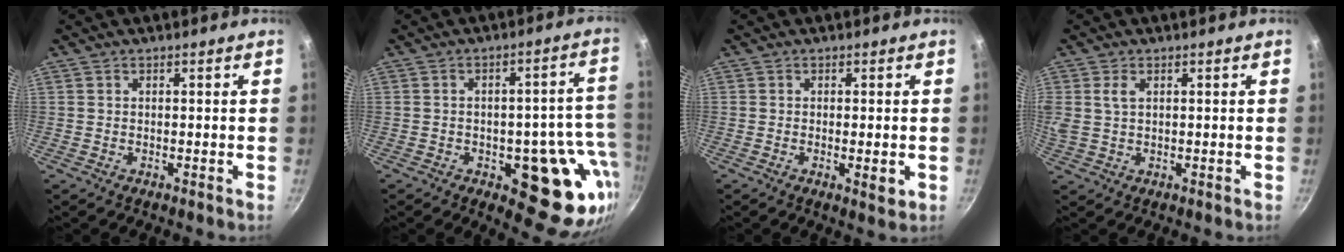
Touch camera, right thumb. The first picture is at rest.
{"total": 18.5, "force": [-5.6, 8.9, 15.2], "torque": [-0.108, 0.010, -0.069]}
{"total": 2.9, "force": [-0.6, 0.8, 2.7], "torque": [-0.049, -0.008, -0.009]}
{"total": 4.4, "force": [1.5, 2.4, 3.4], "torque": [-0.068, 0.004, 0.029]}